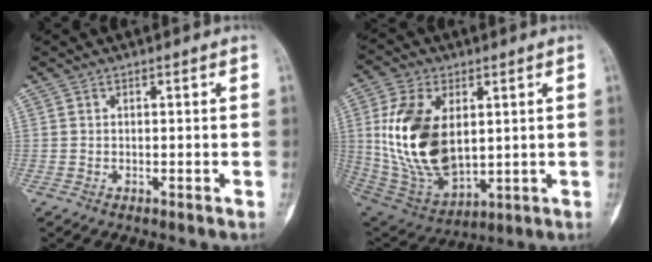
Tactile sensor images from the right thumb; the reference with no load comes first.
{"total": 19.7, "force": [2.8, 11.7, 15.6], "torque": [-0.292, -0.019, 0.070]}